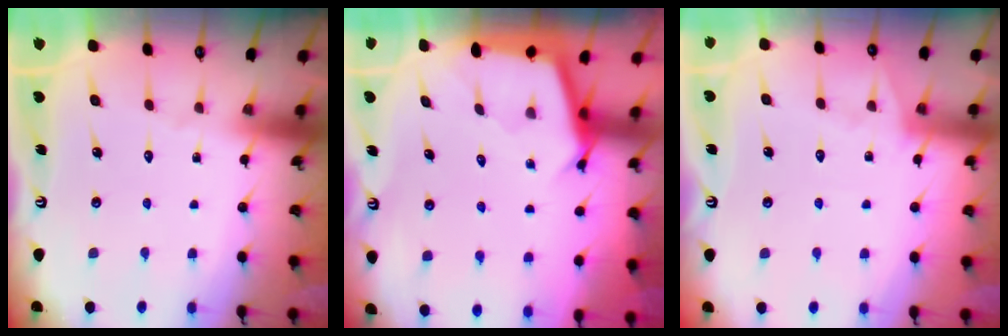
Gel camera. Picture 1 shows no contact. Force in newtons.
{"total": 2.8, "press": 2.8, "slide": 0.3}
{"total": 5.7, "press": 5.7, "slide": 0.5}